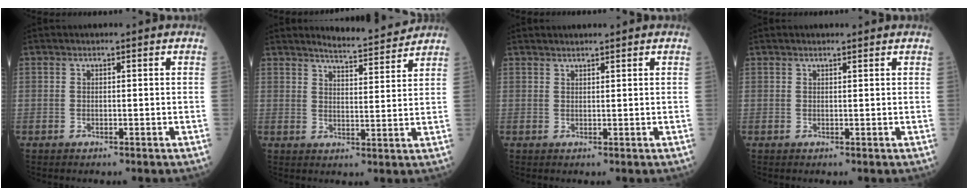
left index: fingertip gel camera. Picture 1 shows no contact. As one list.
[{"total": 6.8, "force": [6.7, 0.2, 1.3], "torque": [-0.032, -0.004, 0.094]}, {"total": 1.9, "force": [1.8, 0.2, 0.6], "torque": [-0.007, 0.014, 0.028]}, {"total": 1.6, "force": [1.5, 0.2, 0.5], "torque": [-0.008, 0.009, 0.018]}]